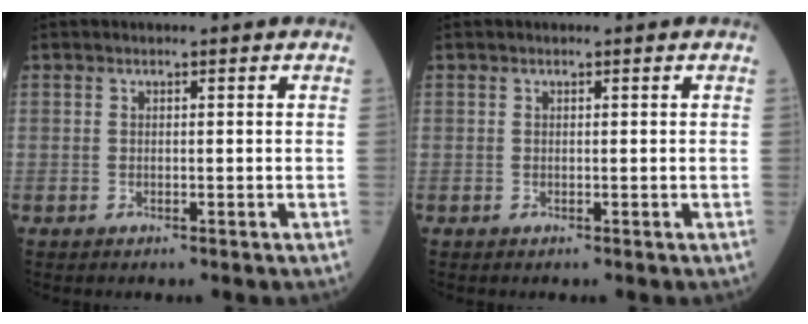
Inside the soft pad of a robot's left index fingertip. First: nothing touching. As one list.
[{"total": 0.0}]